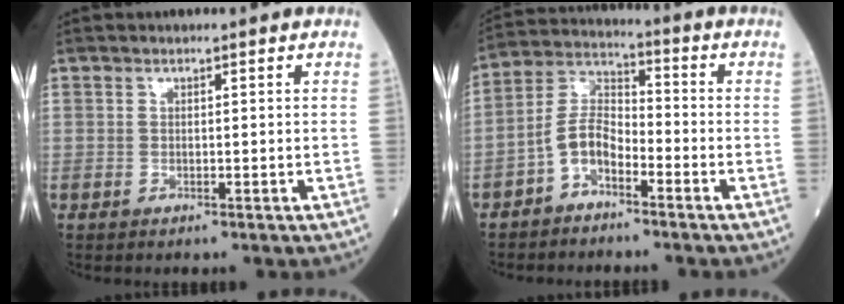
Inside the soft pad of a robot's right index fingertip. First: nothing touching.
{"total": 6.5, "force": [-3.6, 3.3, 4.3], "torque": [-0.094, 0.020, -0.076]}